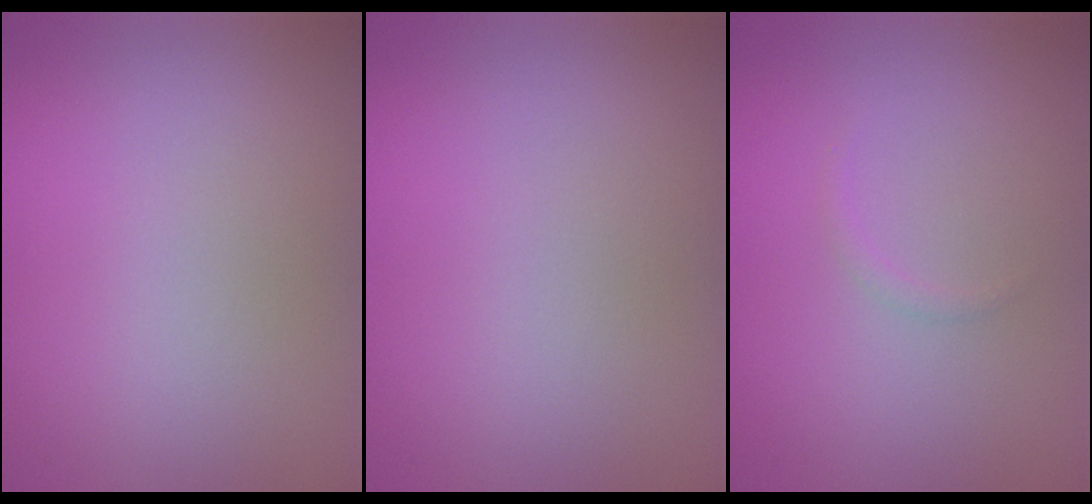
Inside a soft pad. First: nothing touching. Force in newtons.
{"total": 0.0}
{"total": 0.5, "press": 0.5, "slide": 0.1}